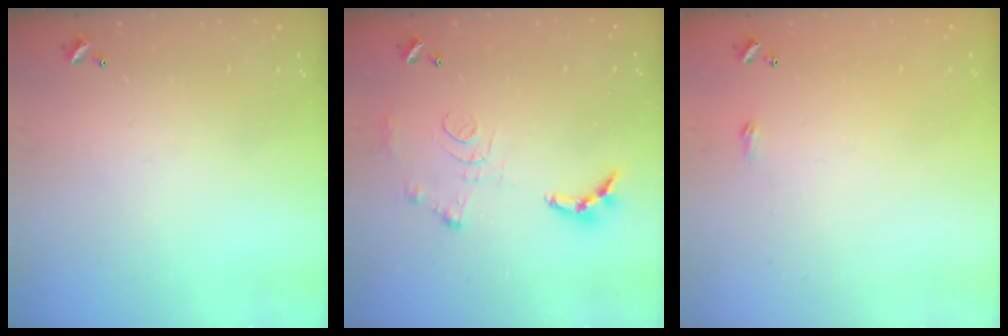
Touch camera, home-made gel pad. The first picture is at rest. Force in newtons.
{"total": 10.7, "press": 10.6, "slide": 1.0}
{"total": 2.3, "press": 2.3, "slide": 0.4}